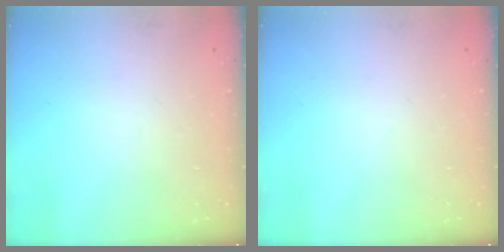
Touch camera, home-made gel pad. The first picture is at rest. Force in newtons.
{"total": 0.0}